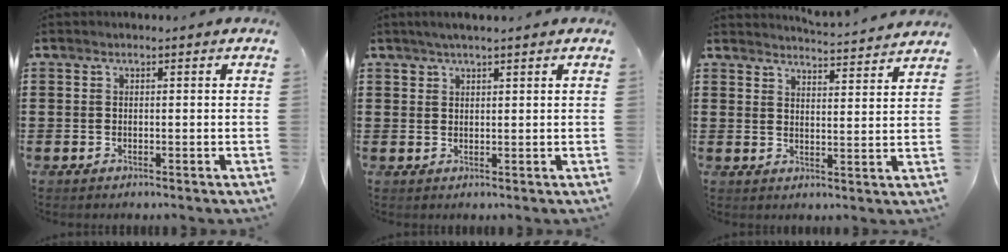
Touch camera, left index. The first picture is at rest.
{"total": 1.8, "force": [1.5, 0.3, 0.9], "torque": [-0.019, 0.003, 0.027]}
{"total": 4.0, "force": [3.9, -0.5, 0.2], "torque": [-0.011, -0.030, 0.067]}